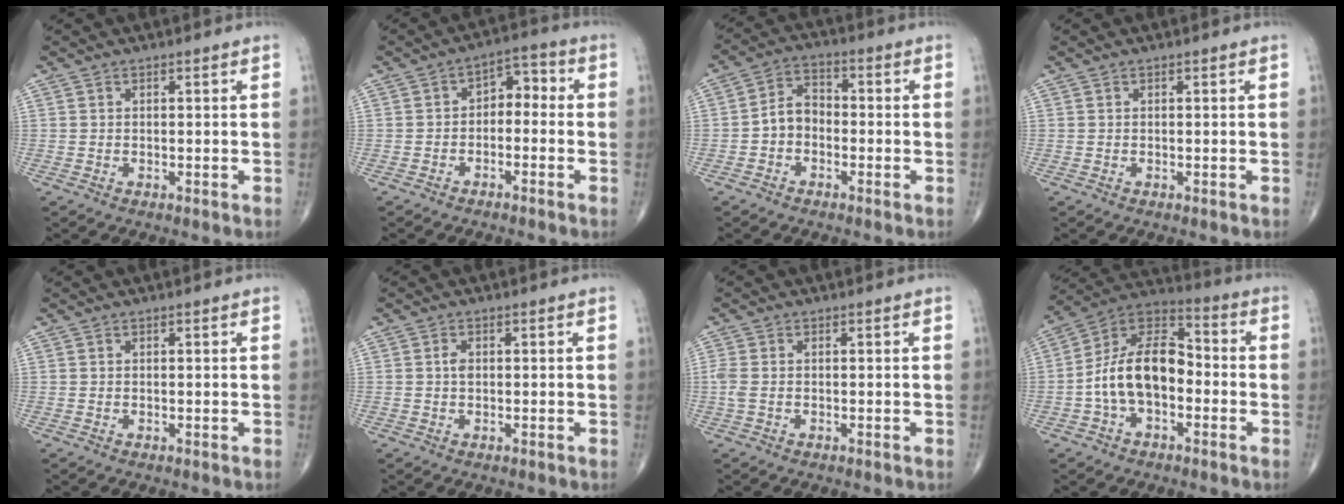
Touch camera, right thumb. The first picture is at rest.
{"total": 5.2, "force": [-0.9, 3.5, 3.7], "torque": [-0.031, 0.037, -0.028]}
{"total": 5.6, "force": [-1.5, 4.2, 3.4], "torque": [-0.042, 0.028, -0.042]}
{"total": 0.0}
{"total": 0.0}
{"total": 1.4, "force": [0.1, 0.9, 1.0], "torque": [-0.015, 0.001, 0.000]}
{"total": 2.4, "force": [-0.2, 1.3, 2.0], "torque": [-0.066, 0.004, -0.004]}
{"total": 14.4, "force": [-2.6, 8.6, 11.3], "torque": [-0.189, 0.048, -0.057]}